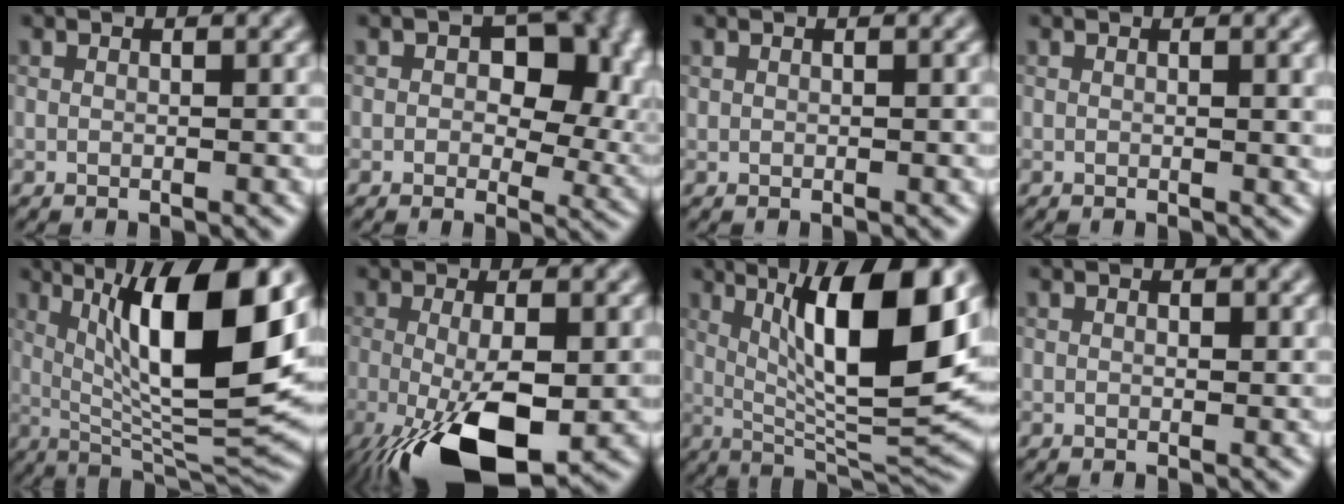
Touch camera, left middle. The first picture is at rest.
{"total": 11.1, "force": [2.3, 7.2, 8.2], "torque": [-0.106, -0.001, 0.059]}
{"total": 0.0}
{"total": 2.1, "force": [0.8, 0.8, 1.7], "torque": [-0.011, 0.009, 0.010]}
{"total": 12.8, "force": [3.3, 3.6, 11.8], "torque": [-0.183, -0.002, 0.071]}
{"total": 8.8, "force": [-3.7, 2.2, 7.6], "torque": [-0.152, -0.012, -0.046]}
{"total": 11.5, "force": [3.0, 2.8, 10.7], "torque": [-0.170, -0.003, 0.068]}
{"total": 0.0}